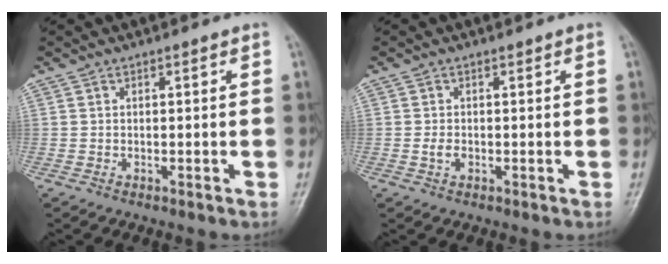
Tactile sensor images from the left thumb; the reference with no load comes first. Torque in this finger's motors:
{"motor_torque": [-0.25, 0.15, 0.19, 0.01, 0.00]}